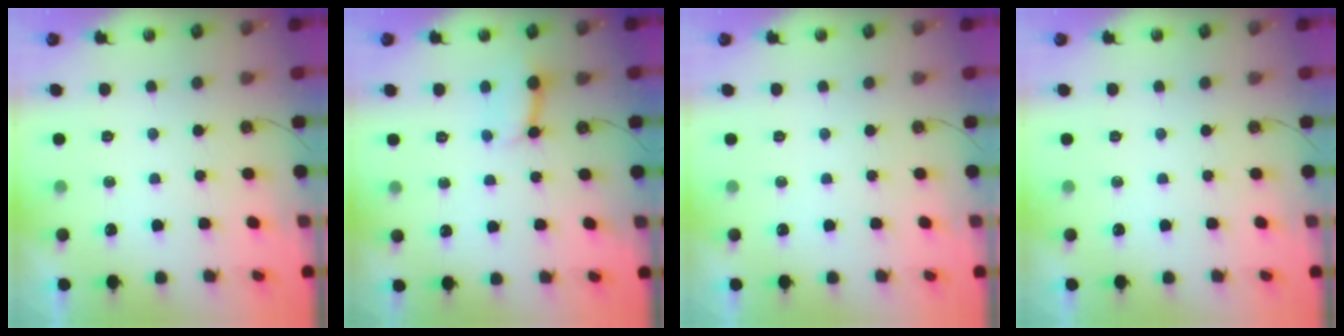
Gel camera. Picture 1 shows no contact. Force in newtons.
{"total": 5.9, "press": 5.9, "slide": 0.7}
{"total": 0.0}
{"total": 0.0}